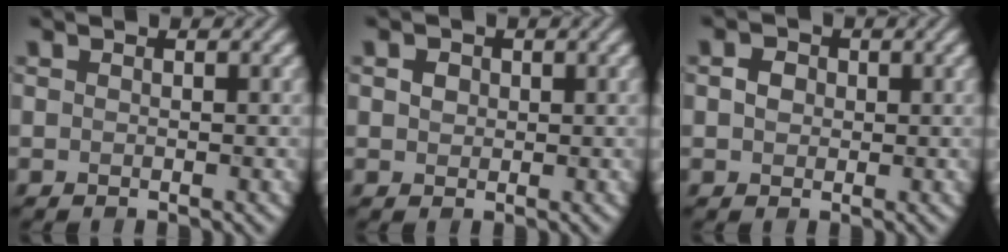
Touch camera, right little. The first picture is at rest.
{"total": 1.2, "force": [0.3, 1.0, 0.5], "torque": [-0.008, 0.000, 0.006]}
{"total": 1.7, "force": [0.2, 1.4, 0.8], "torque": [-0.016, 0.003, -0.001]}